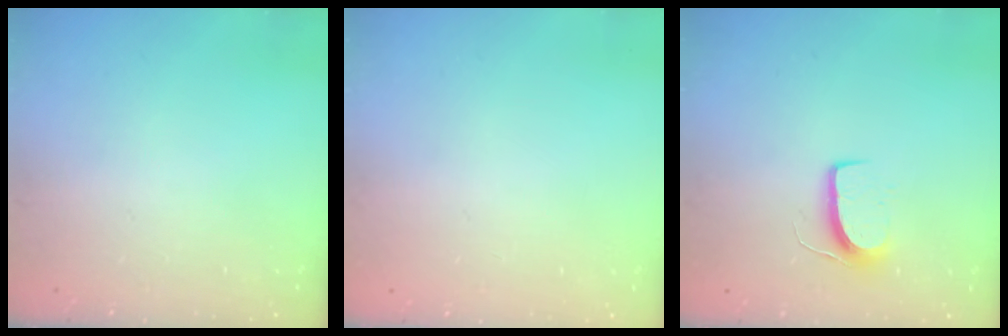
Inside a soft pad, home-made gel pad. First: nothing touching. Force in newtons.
{"total": 0.0}
{"total": 6.7, "press": 6.7, "slide": 0.5}